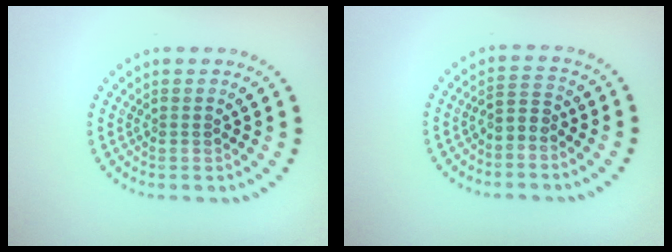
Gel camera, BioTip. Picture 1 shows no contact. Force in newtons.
{"total": 2.0, "press": 1.4, "slide": 1.3}